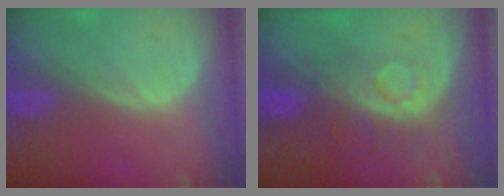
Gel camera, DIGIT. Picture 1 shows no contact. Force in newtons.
{"total": 8.5, "press": 7.1, "slide": 4.6}